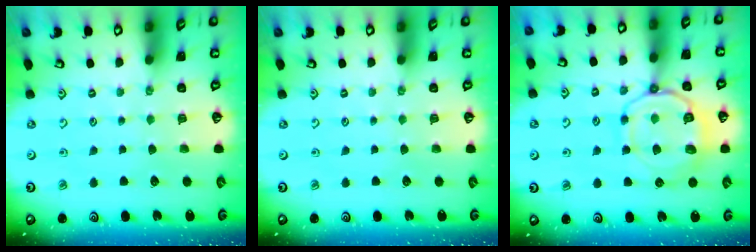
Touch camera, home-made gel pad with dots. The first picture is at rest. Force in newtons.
{"total": 0.0}
{"total": 12.6, "press": 12.6, "slide": 1.4}